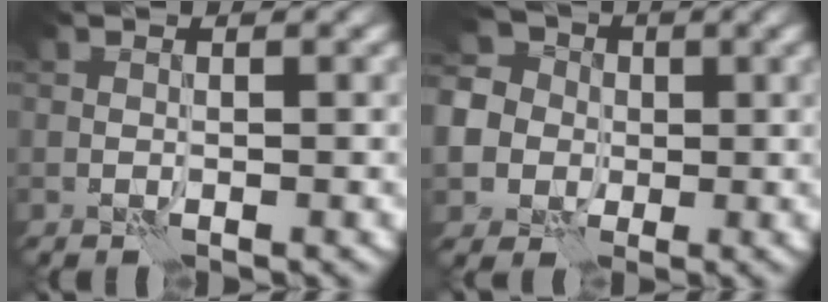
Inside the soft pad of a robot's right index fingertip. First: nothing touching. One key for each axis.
{"total": 7.9, "fx": -0.4, "fy": 7.3, "fz": 3.1, "tx": -0.082, "ty": 0.014, "tz": -0.042}